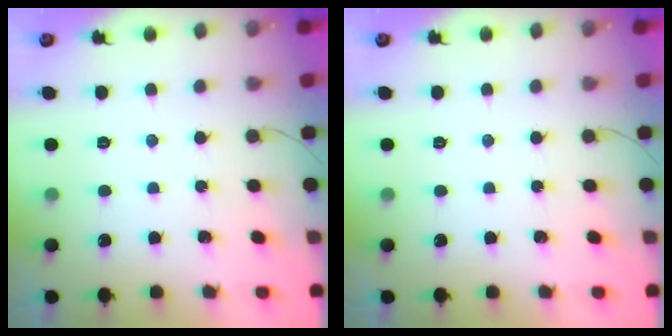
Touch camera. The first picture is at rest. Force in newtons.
{"total": 0.0}